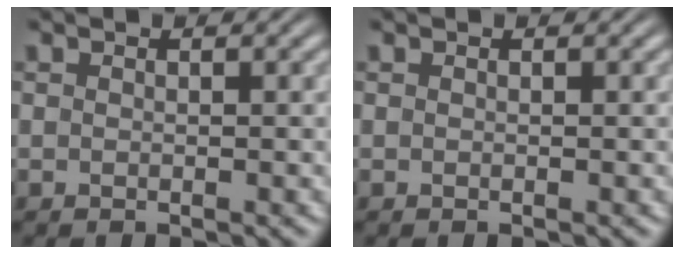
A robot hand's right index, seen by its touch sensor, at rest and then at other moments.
{"total": 0.0}